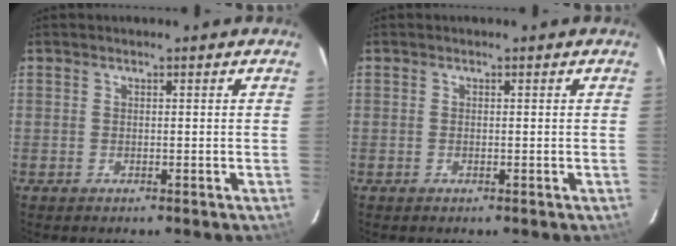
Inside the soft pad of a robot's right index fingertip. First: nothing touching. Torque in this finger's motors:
{"motor_torque": [0.38, 0.14, 0.19, 0.03]}